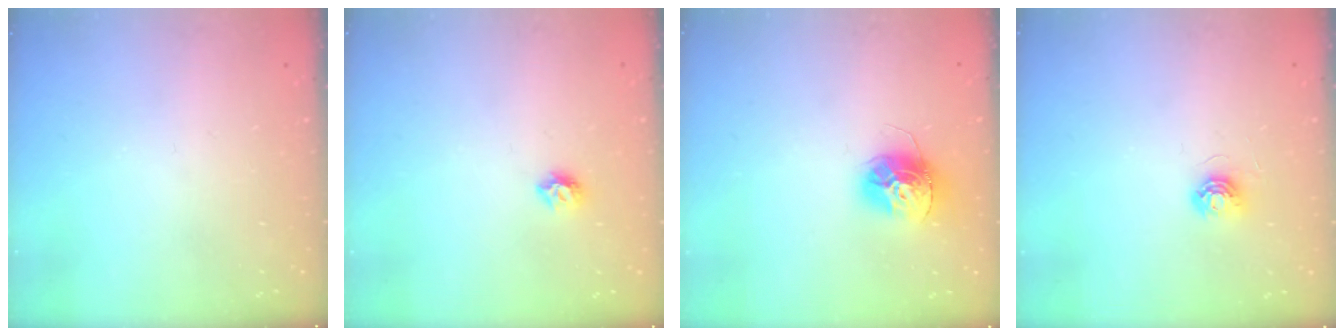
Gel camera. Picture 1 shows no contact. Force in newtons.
{"total": 6.0, "press": 5.9, "slide": 0.7}
{"total": 13.0, "press": 12.9, "slide": 1.2}
{"total": 5.4, "press": 5.4, "slide": 0.3}